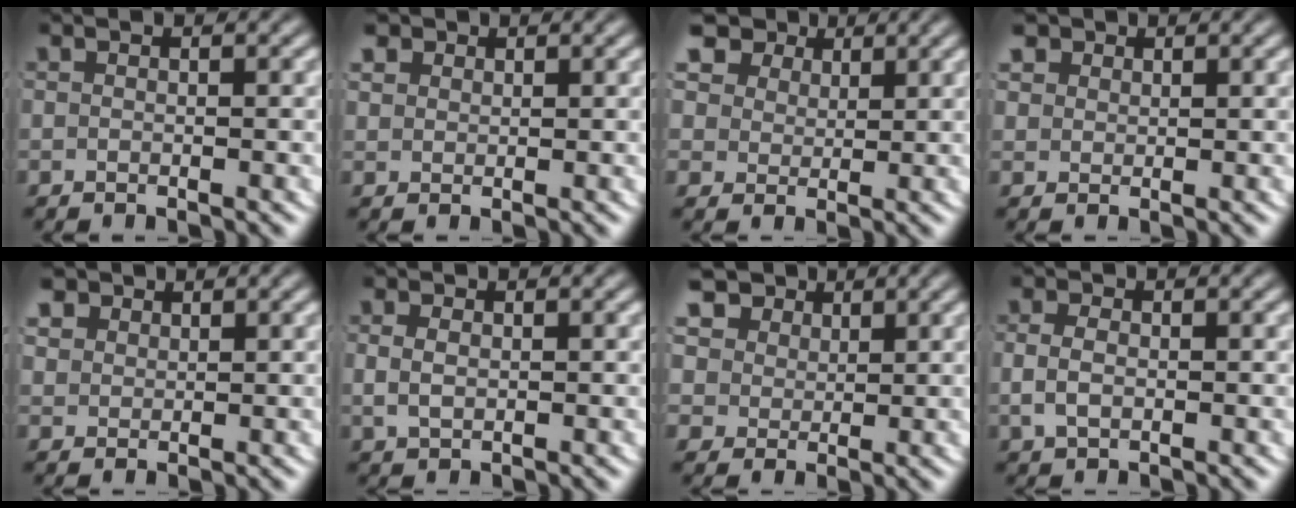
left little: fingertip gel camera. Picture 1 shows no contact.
{"total": 1.7, "force": [1.1, 1.2, 0.6], "torque": [-0.022, -0.005, 0.028]}
{"total": 8.9, "force": [5.0, 6.2, 4.0], "torque": [-0.087, -0.001, 0.081]}
{"total": 2.2, "force": [1.5, 1.6, 0.7], "torque": [-0.026, -0.006, 0.033]}
{"total": 2.5, "force": [1.6, 1.8, 0.9], "torque": [-0.029, -0.006, 0.037]}
{"total": 1.5, "force": [0.2, 1.0, 1.1], "torque": [-0.026, -0.006, 0.012]}
{"total": 8.5, "force": [4.0, 6.5, 3.6], "torque": [-0.096, -0.014, 0.071]}
{"total": 1.9, "force": [-0.2, 1.3, 1.4], "torque": [-0.033, -0.004, 0.002]}